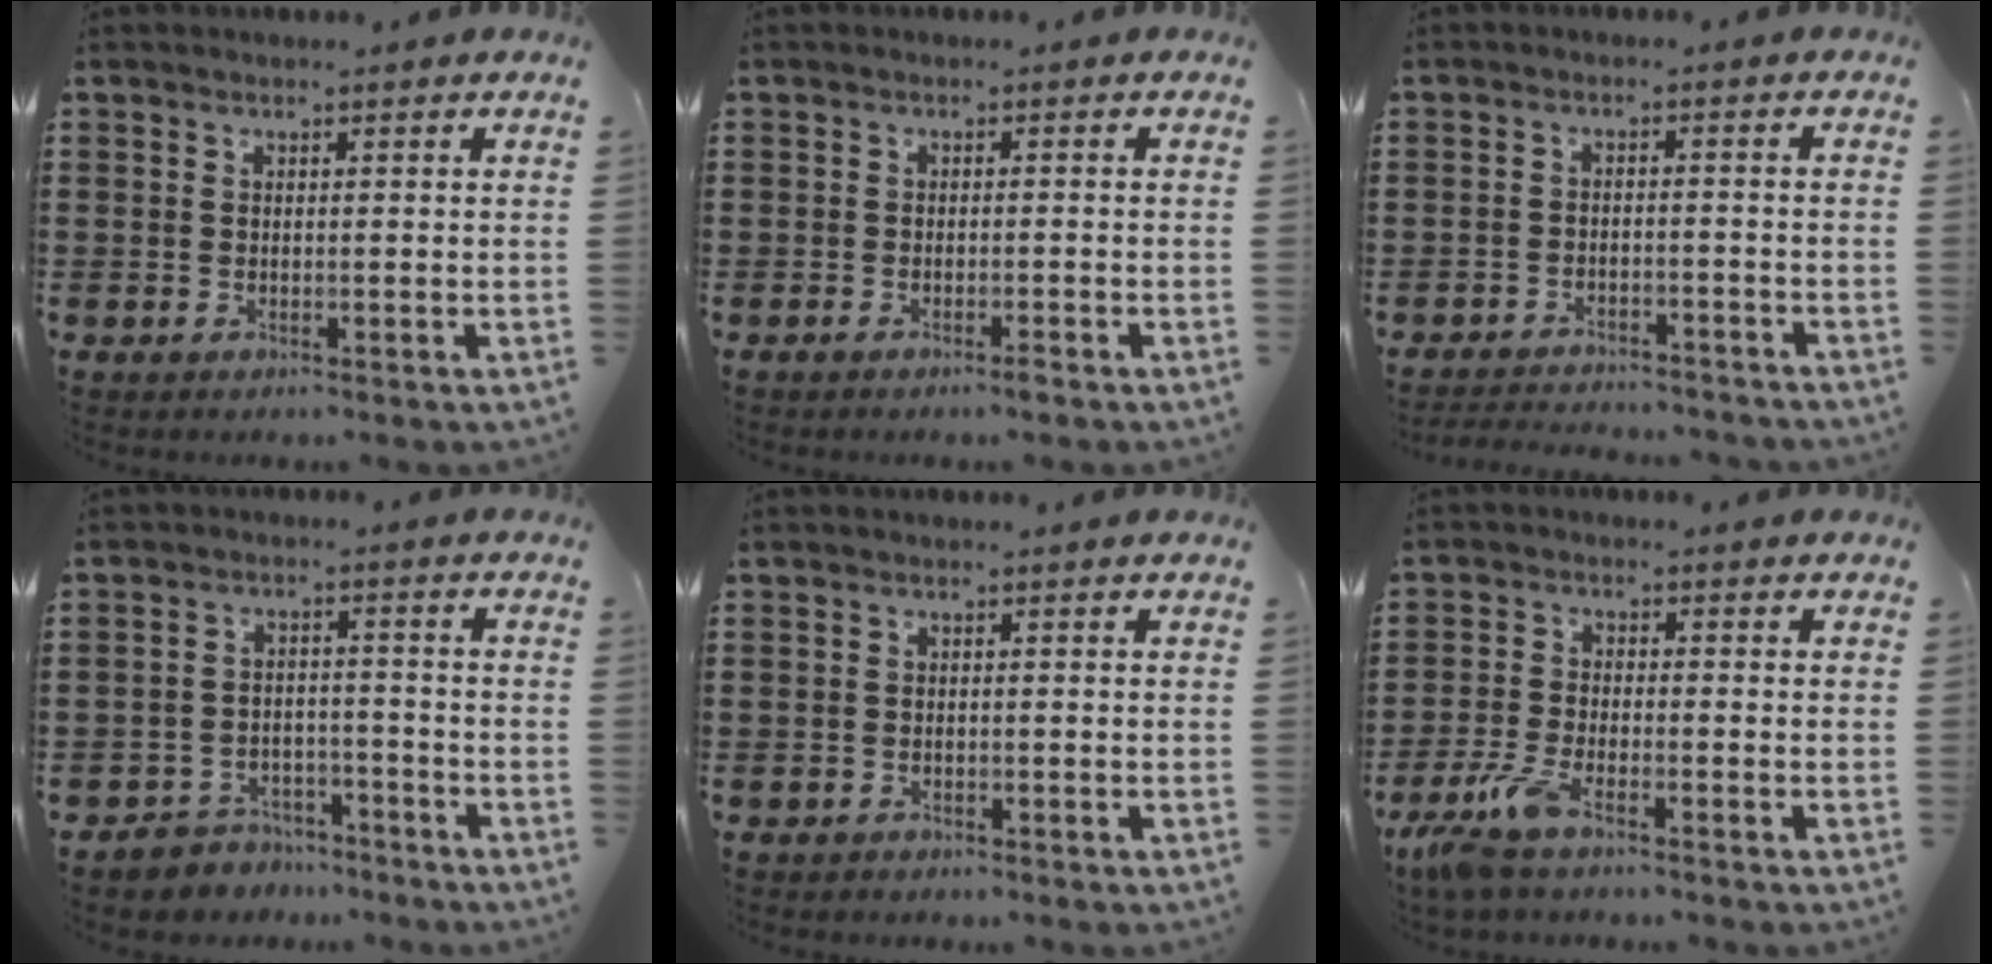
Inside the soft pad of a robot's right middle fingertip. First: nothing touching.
{"total": 1.1, "force": [-0.8, 0.1, 0.7], "torque": [-0.014, -0.004, -0.015]}
{"total": 3.3, "force": [-3.2, 0.4, 0.1], "torque": [-0.005, 0.002, -0.069]}
{"total": 3.9, "force": [-3.7, 1.0, -0.2], "torque": [-0.005, 0.004, -0.081]}
{"total": 0.9, "force": [-0.8, 0.4, -0.1], "torque": [0.000, 0.004, -0.018]}
{"total": 5.7, "force": [-4.1, 1.2, 3.8], "torque": [-0.102, -0.015, -0.083]}